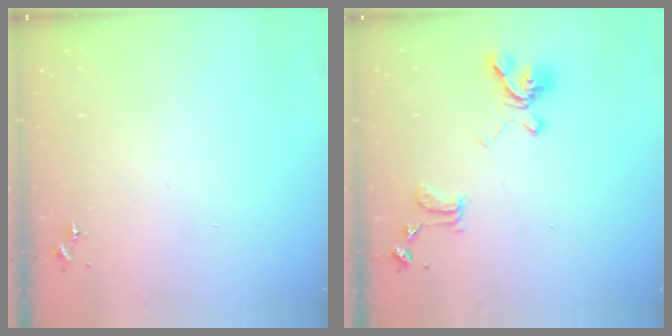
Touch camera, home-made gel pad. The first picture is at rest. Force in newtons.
{"total": 15.5, "press": 15.4, "slide": 1.6}